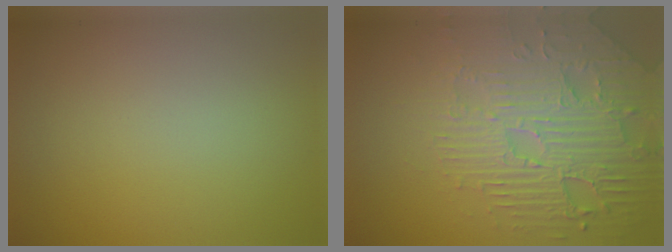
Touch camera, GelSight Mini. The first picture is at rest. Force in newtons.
{"total": 5.5, "press": 5.0, "slide": 2.4}